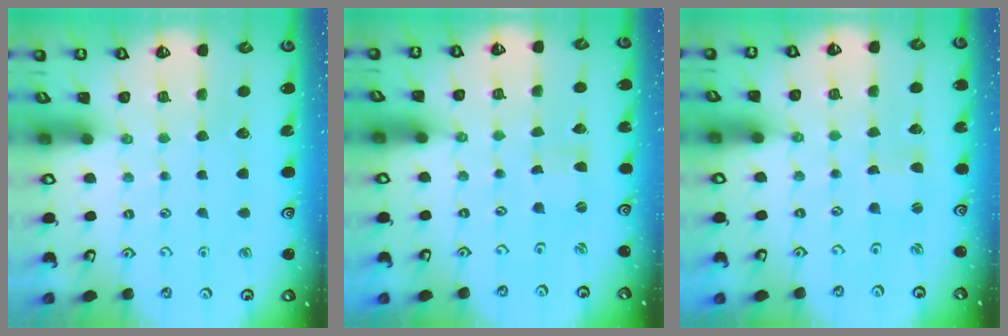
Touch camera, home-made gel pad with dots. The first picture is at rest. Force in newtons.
{"total": 0.0}
{"total": 0.5, "press": 0.5, "slide": 0.1}